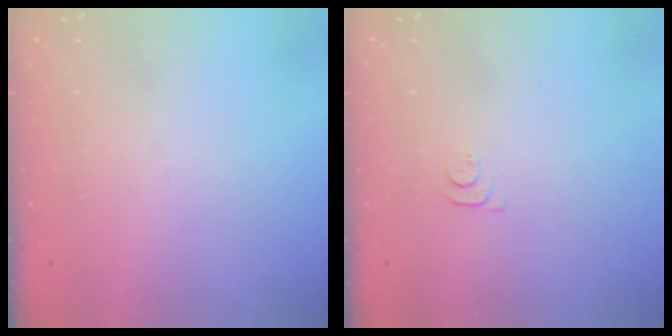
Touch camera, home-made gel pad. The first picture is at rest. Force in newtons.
{"total": 7.2, "press": 7.1, "slide": 0.8}